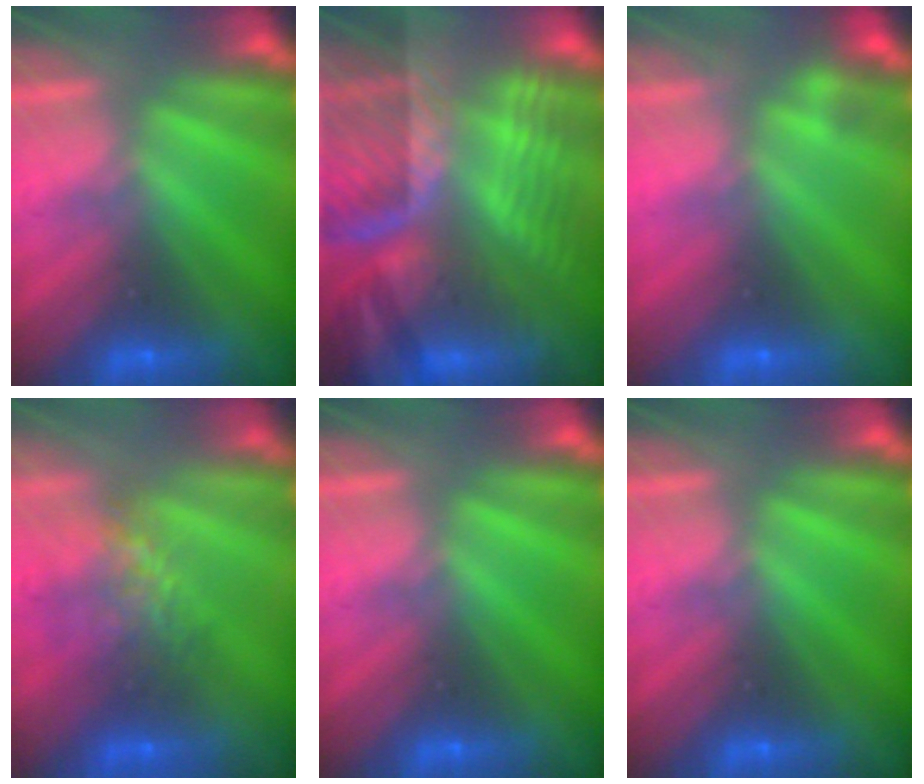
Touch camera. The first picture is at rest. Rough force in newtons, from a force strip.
{"total": 7.5}
{"total": 2.2}
{"total": 7.2}
{"total": 0.0}
{"total": 0.0}